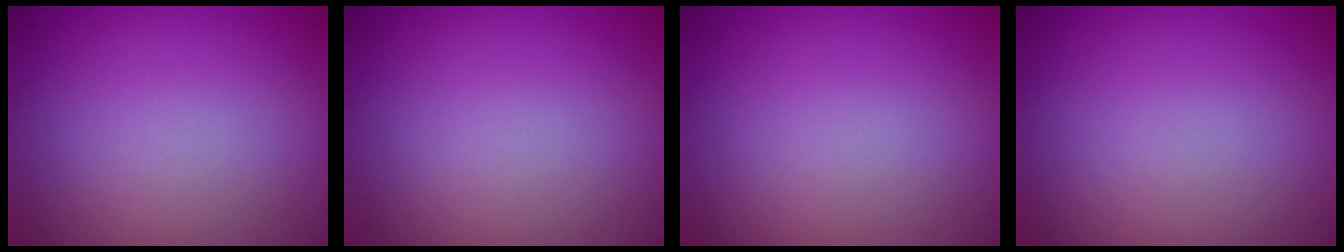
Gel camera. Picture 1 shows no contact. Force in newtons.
{"total": 0.0}
{"total": 0.0}
{"total": 0.0}